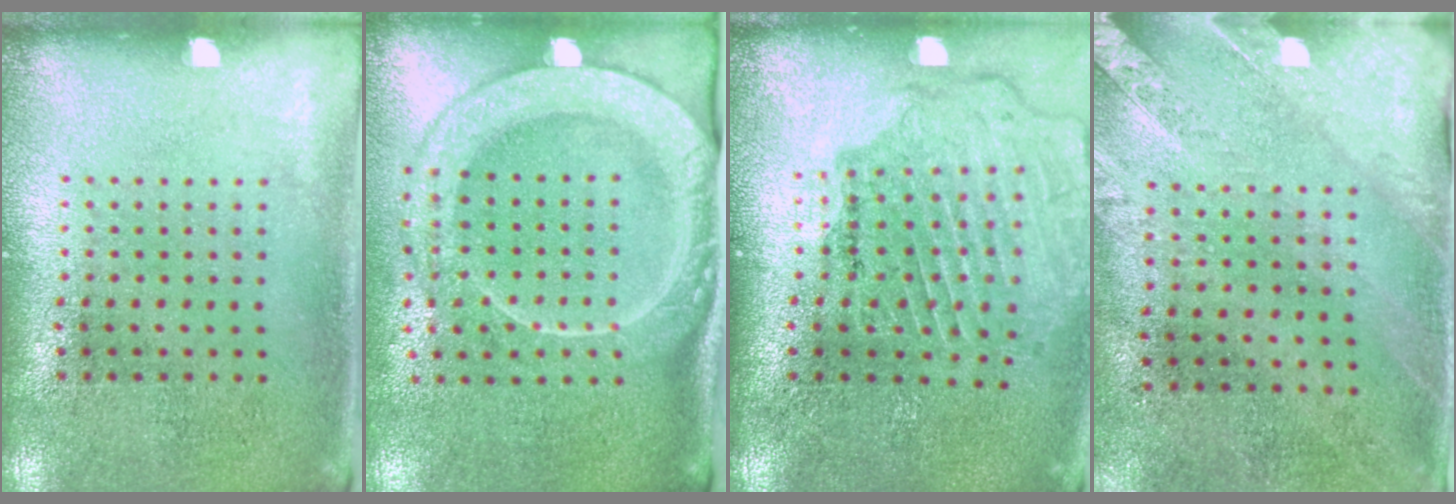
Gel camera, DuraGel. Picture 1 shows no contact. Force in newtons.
{"total": 2.4, "press": 2.1, "slide": 1.2}
{"total": 1.6, "press": 1.6, "slide": 0.0}
{"total": 2.5, "press": 2.1, "slide": 1.4}